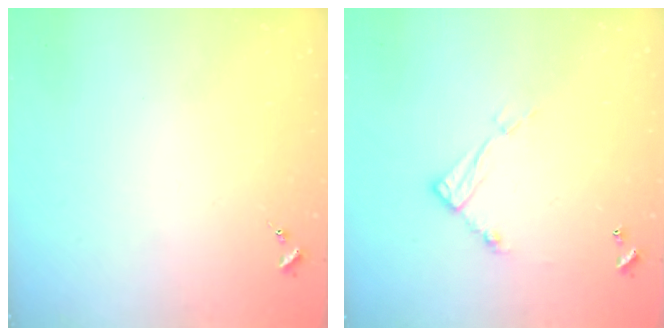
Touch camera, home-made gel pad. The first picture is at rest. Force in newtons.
{"total": 10.4, "press": 10.3, "slide": 0.7}